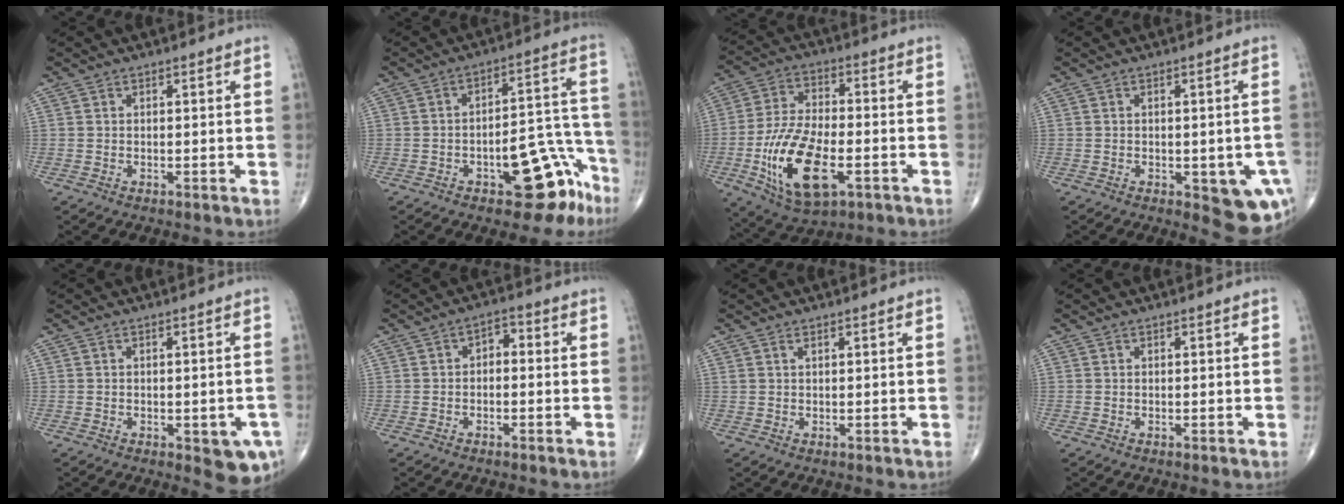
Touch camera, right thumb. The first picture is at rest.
{"total": 14.4, "force": [-7.9, 6.4, 10.2], "torque": [-0.077, 0.083, -0.099]}
{"total": 17.6, "force": [-5.4, 8.5, 14.4], "torque": [-0.275, 0.011, -0.091]}
{"total": 9.9, "force": [-3.1, 4.3, 8.4], "torque": [-0.069, -0.001, -0.027]}
{"total": 6.6, "force": [-2.4, 2.7, 5.5], "torque": [-0.046, -0.001, -0.022]}
{"total": 2.9, "force": [-0.3, 1.9, 2.2], "torque": [-0.020, 0.018, -0.016]}
{"total": 0.7, "force": [0.5, 0.1, 0.4], "torque": [-0.011, 0.005, 0.011]}
{"total": 0.0}